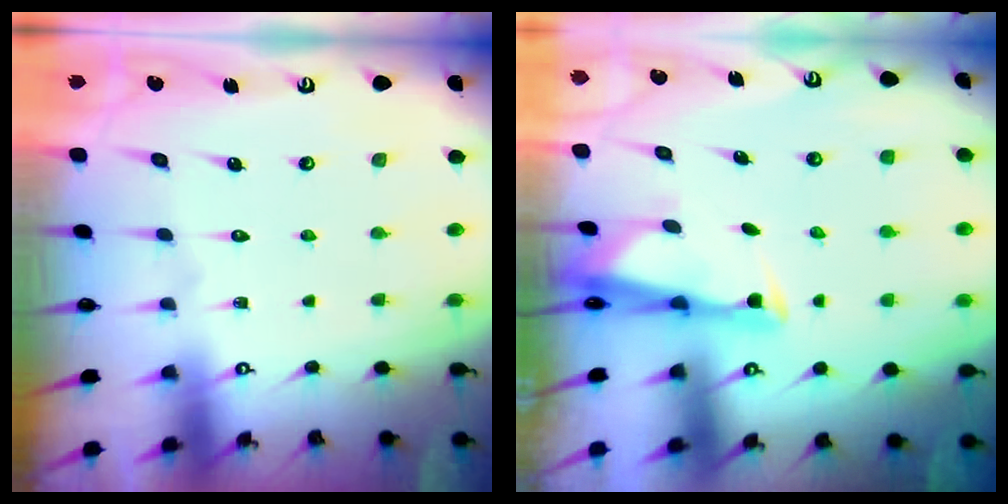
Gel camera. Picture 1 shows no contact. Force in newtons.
{"total": 2.9, "press": 2.8, "slide": 0.7}